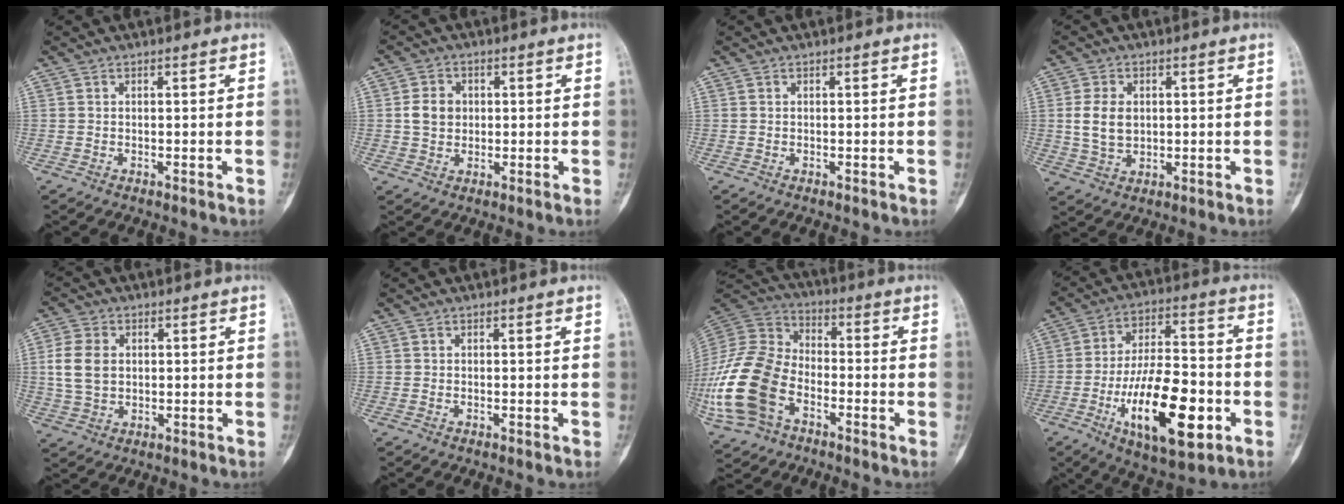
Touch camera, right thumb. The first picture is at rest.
{"total": 4.7, "force": [0.5, 3.9, 2.5], "torque": [-0.032, 0.003, 0.006]}
{"total": 0.0}
{"total": 6.4, "force": [0.8, 4.5, 4.5], "torque": [-0.080, -0.004, 0.022]}
{"total": 7.3, "force": [1.0, 5.3, 4.9], "torque": [-0.098, 0.002, 0.022]}
{"total": 0.0}
{"total": 21.9, "force": [-7.6, 14.4, 14.6], "torque": [-0.341, 0.031, -0.144]}
{"total": 20.5, "force": [-6.8, 8.5, 17.4], "torque": [-0.278, 0.024, -0.102]}